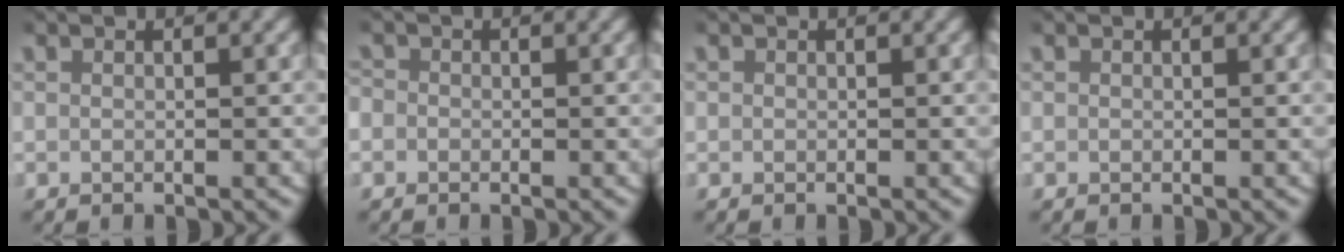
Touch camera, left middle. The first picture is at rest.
{"total": 1.8, "force": [0.0, 1.8, 0.5], "torque": [-0.018, 0.002, -0.009]}
{"total": 0.6, "force": [0.1, 0.6, 0.1], "torque": [-0.004, -0.002, 0.001]}
{"total": 0.0}